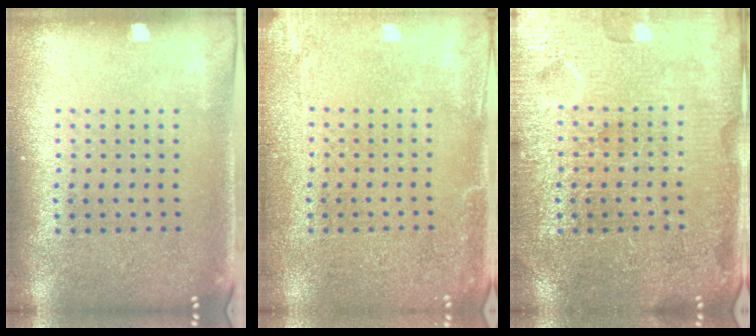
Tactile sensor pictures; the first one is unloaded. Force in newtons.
{"total": 2.6, "press": 2.6, "slide": 0.3}
{"total": 3.8, "press": 3.8, "slide": 0.7}